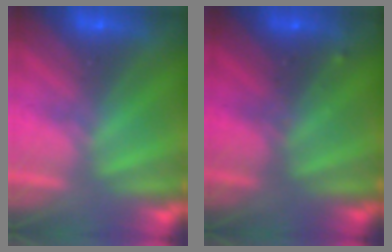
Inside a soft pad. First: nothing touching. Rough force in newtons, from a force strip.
{"total": 2.7}